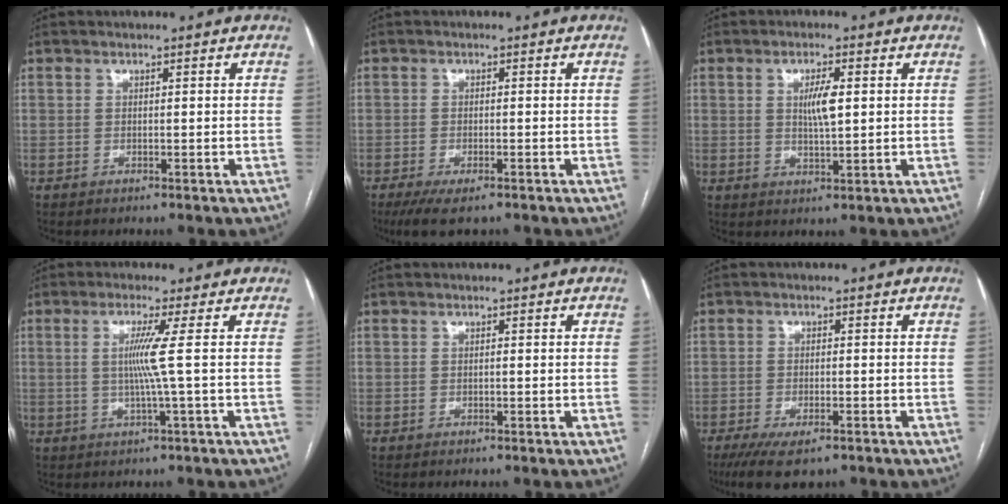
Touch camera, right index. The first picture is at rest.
{"total": 5.4, "force": [-3.7, 1.6, 3.5], "torque": [-0.060, -0.011, -0.061]}
{"total": 4.3, "force": [0.9, 0.9, 4.1], "torque": [-0.073, 0.001, 0.016]}
{"total": 4.7, "force": [0.3, -1.7, 4.3], "torque": [-0.086, -0.004, 0.006]}
{"total": 0.0}
{"total": 7.1, "force": [-4.8, 2.4, 4.6], "torque": [-0.075, -0.013, -0.078]}